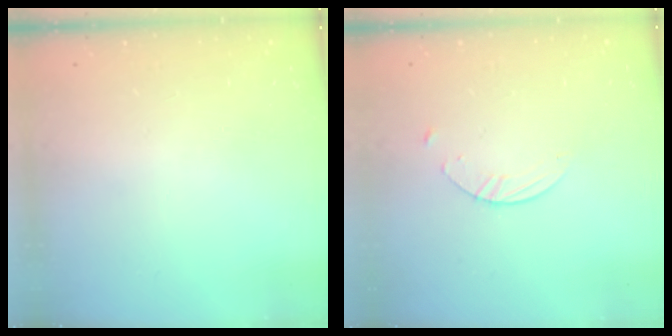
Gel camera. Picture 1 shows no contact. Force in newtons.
{"total": 2.7, "press": 2.6, "slide": 0.3}